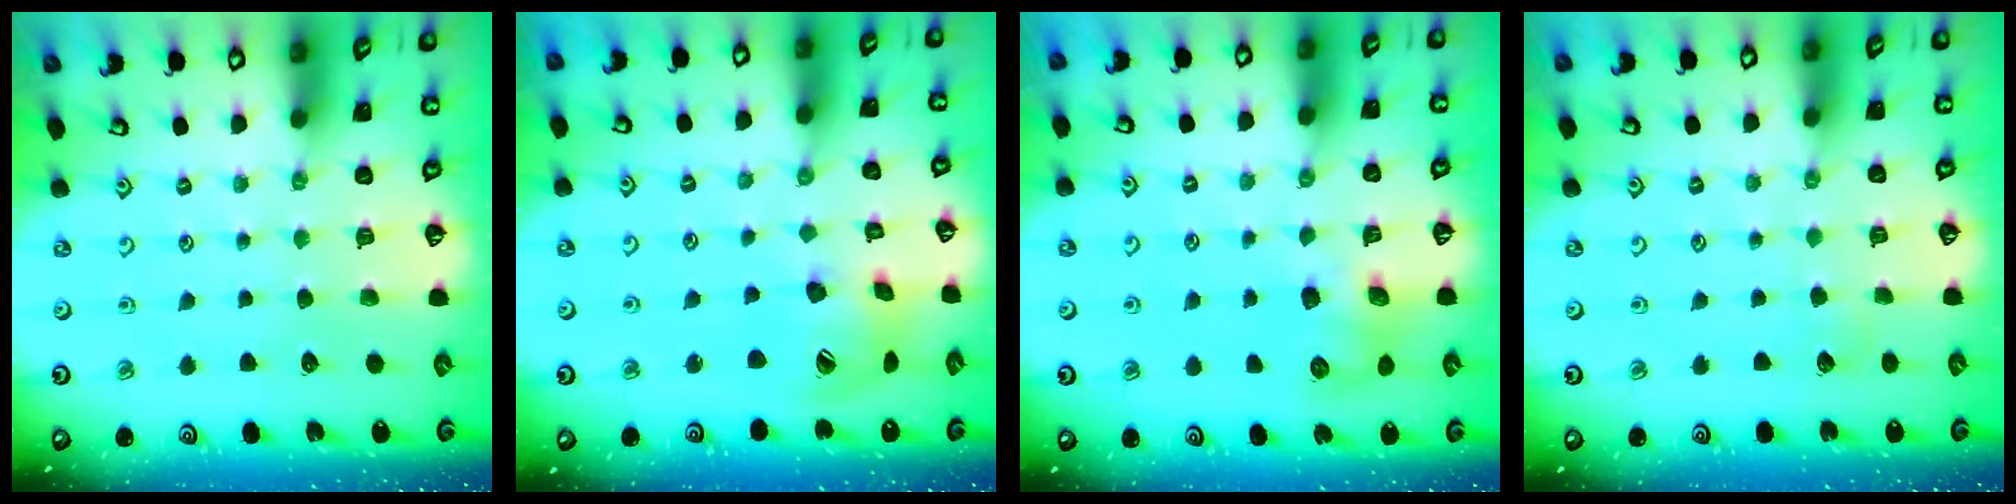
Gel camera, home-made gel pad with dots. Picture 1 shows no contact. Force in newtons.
{"total": 16.7, "press": 16.5, "slide": 2.6}
{"total": 9.1, "press": 9.0, "slide": 0.5}
{"total": 1.8, "press": 1.8, "slide": 0.2}